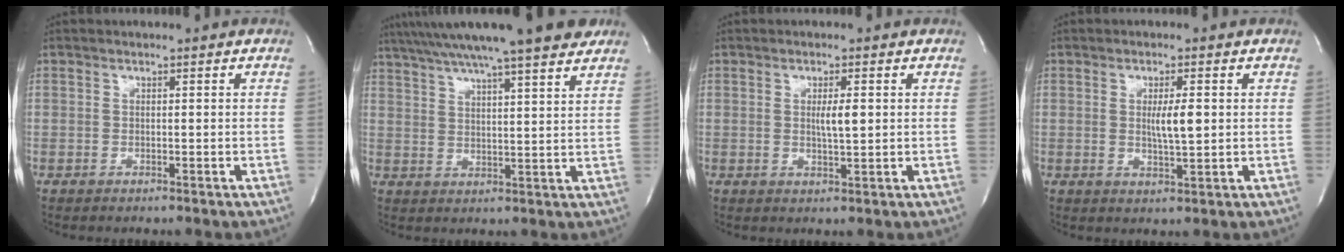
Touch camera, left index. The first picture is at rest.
{"total": 18.6, "force": [15.5, 0.7, 10.4], "torque": [-0.183, 0.028, 0.222]}
{"total": 2.9, "force": [0.4, 0.3, 2.9], "torque": [-0.051, -0.002, 0.007]}
{"total": 4.1, "force": [0.5, 0.5, 4.0], "torque": [-0.070, -0.004, 0.007]}